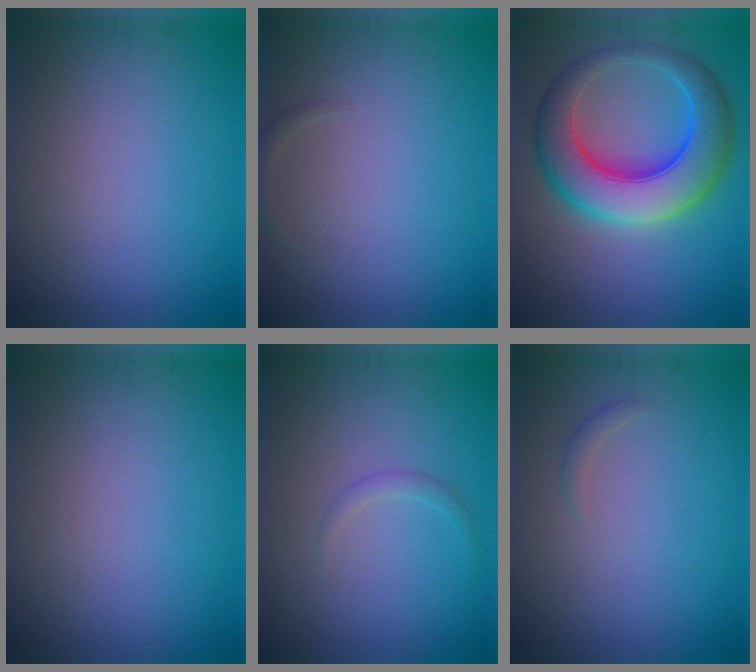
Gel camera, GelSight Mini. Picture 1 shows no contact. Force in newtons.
{"total": 0.7, "press": 0.7, "slide": 0.0}
{"total": 9.6, "press": 9.6, "slide": 0.2}
{"total": 0.0}
{"total": 1.0, "press": 1.0, "slide": 0.1}
{"total": 0.7, "press": 0.7, "slide": 0.0}